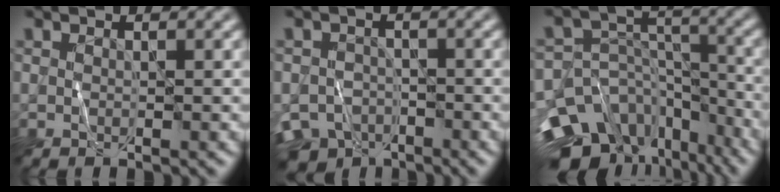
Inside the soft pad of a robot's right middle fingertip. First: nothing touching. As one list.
[{"total": 6.5, "force": [-4.6, 4.0, 2.1], "torque": [-0.034, -0.022, -0.082]}, {"total": 14.6, "force": [-10.2, 9.3, 4.7], "torque": [-0.117, -0.016, -0.138]}]